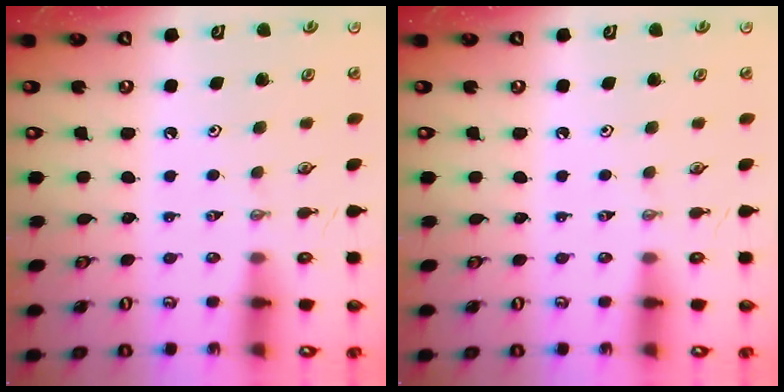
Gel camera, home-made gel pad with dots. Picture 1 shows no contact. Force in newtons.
{"total": 0.0}